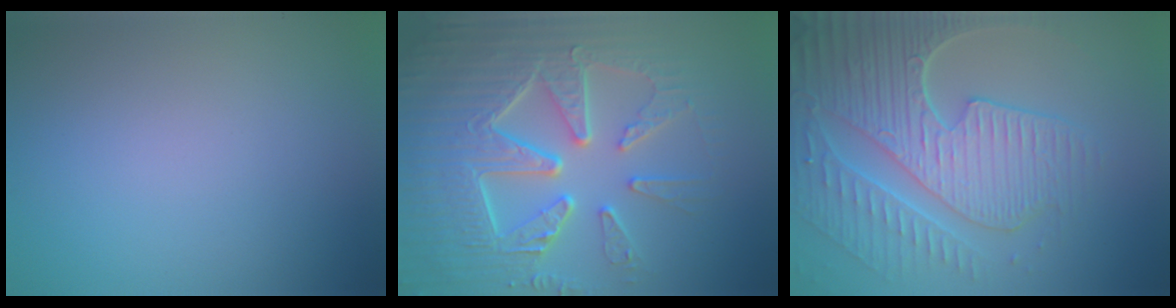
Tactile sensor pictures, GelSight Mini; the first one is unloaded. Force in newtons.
{"total": 9.2, "press": 6.6, "slide": 6.4}
{"total": 8.9, "press": 6.3, "slide": 6.3}